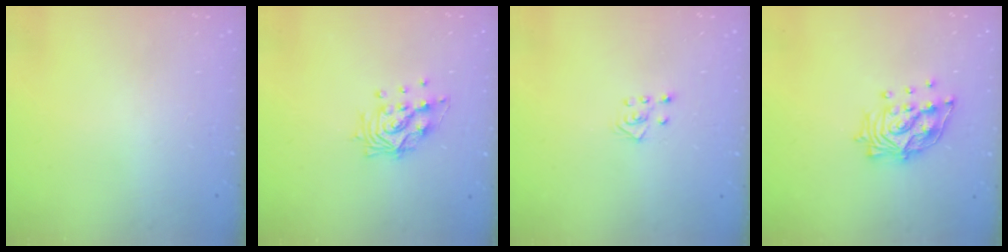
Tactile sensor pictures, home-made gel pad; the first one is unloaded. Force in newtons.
{"total": 11.5, "press": 11.4, "slide": 1.5}
{"total": 3.6, "press": 3.6, "slide": 0.6}
{"total": 13.9, "press": 13.8, "slide": 1.4}